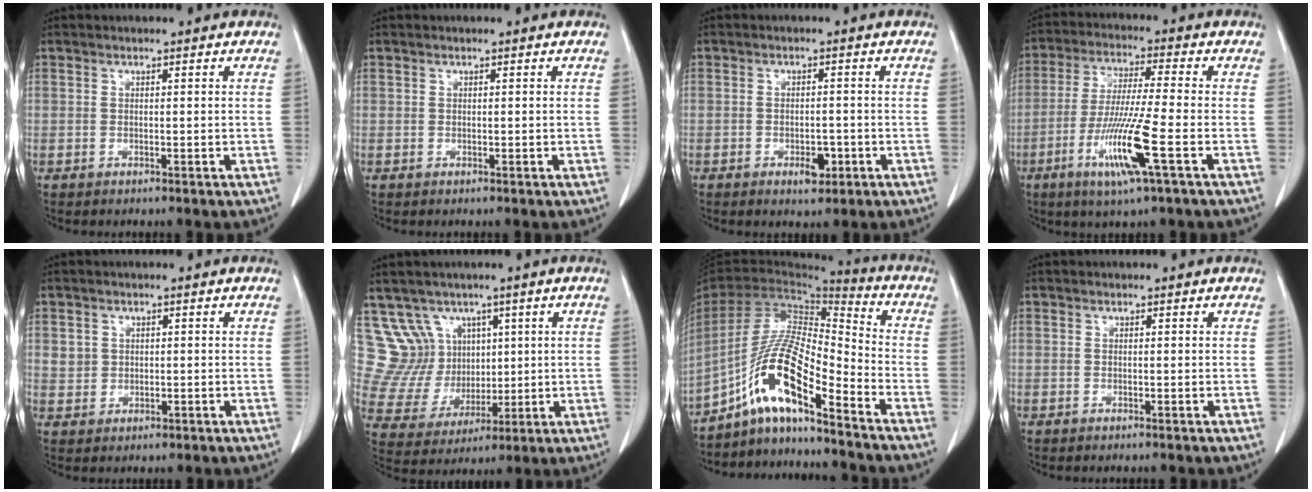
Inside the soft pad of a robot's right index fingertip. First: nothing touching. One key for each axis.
{"total": 0.0}
{"total": 3.0, "fx": -1.3, "fy": 1.6, "fz": 2.2, "tx": -0.026, "ty": 0.006, "tz": -0.010}
{"total": 11.4, "fx": -4.3, "fy": -0.4, "fz": 10.6, "tx": -0.206, "ty": -0.021, "tz": -0.083}
{"total": 2.4, "fx": 0.6, "fy": 2.3, "fz": 0.4, "tx": 0.000, "ty": 0.005, "tz": 0.018}
{"total": 9.6, "fx": 4.9, "fy": 8.1, "fz": 1.4, "tx": -0.039, "ty": 0.044, "tz": 0.112}
{"total": 13.1, "fx": -8.7, "fy": 1.7, "fz": 9.7, "tx": -0.187, "ty": 0.010, "tz": -0.160}
{"total": 0.0}